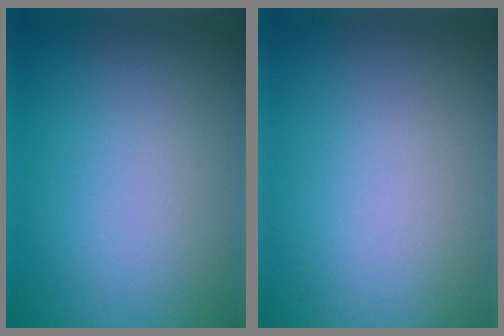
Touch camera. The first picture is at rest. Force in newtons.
{"total": 0.0}